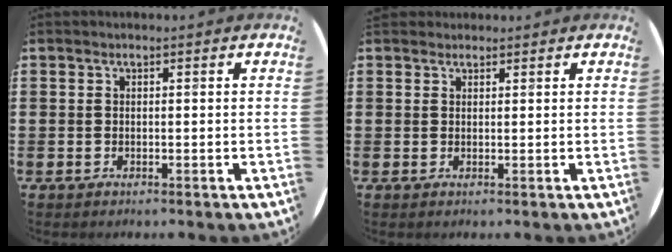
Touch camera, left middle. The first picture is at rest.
{"total": 0.9, "force": [0.8, 0.3, -0.1], "torque": [0.001, 0.003, 0.016]}